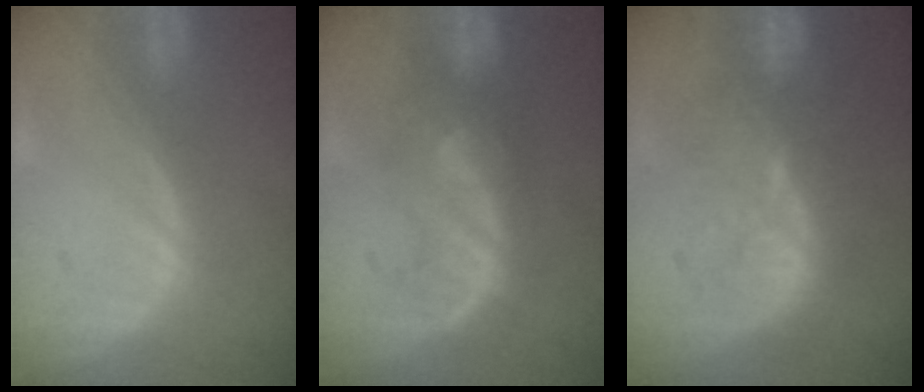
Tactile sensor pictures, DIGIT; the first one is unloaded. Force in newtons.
{"total": 7.7, "press": 7.4, "slide": 2.2}
{"total": 9.4, "press": 9.2, "slide": 2.0}